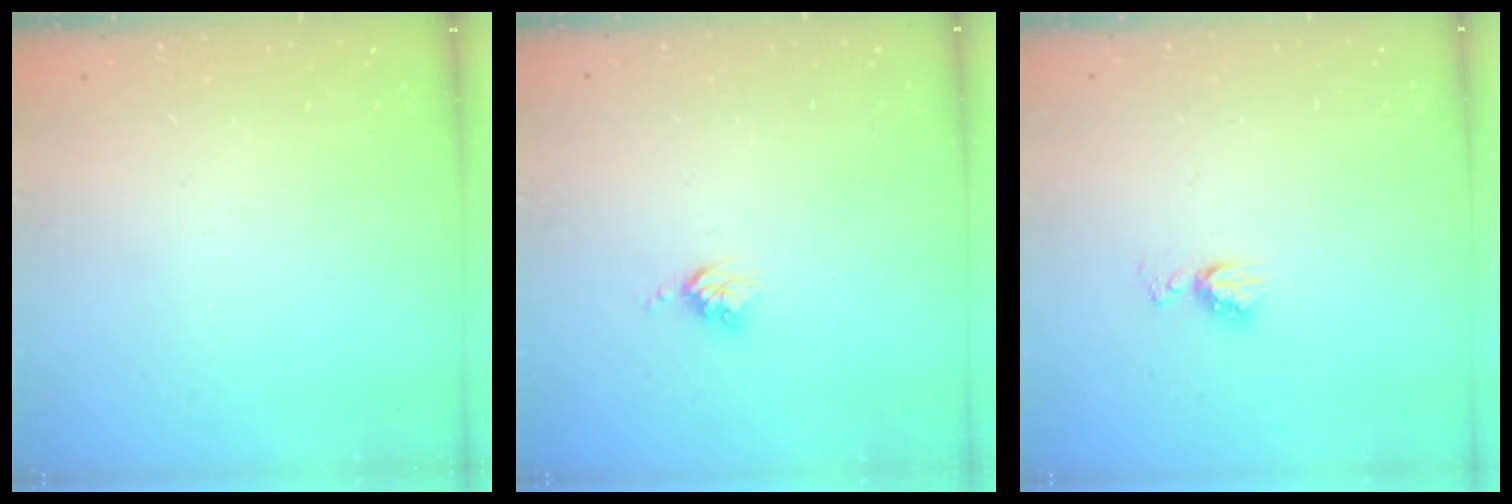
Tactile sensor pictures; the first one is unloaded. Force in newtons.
{"total": 3.4, "press": 3.4, "slide": 0.4}
{"total": 5.8, "press": 5.7, "slide": 0.6}